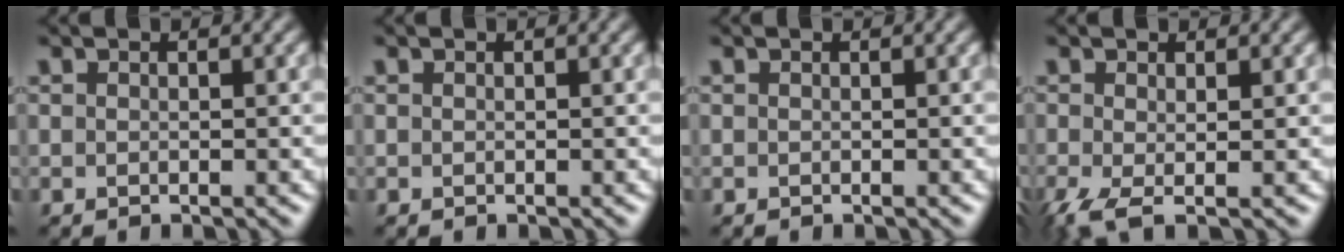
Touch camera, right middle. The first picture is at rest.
{"total": 0.0}
{"total": 0.0}
{"total": 3.2, "force": [-1.2, 1.0, 2.8], "torque": [-0.070, -0.011, -0.028]}